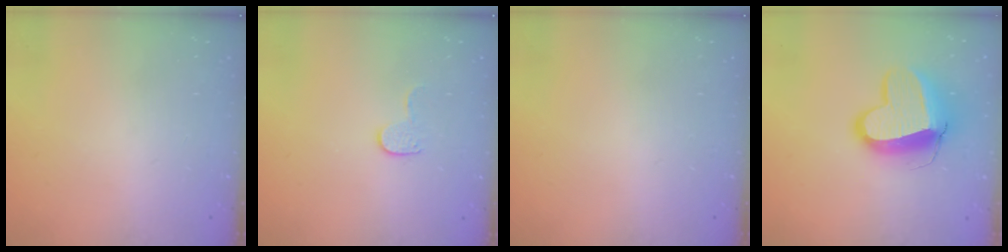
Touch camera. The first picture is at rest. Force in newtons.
{"total": 6.7, "press": 6.7, "slide": 0.6}
{"total": 0.0}
{"total": 14.4, "press": 14.3, "slide": 1.6}